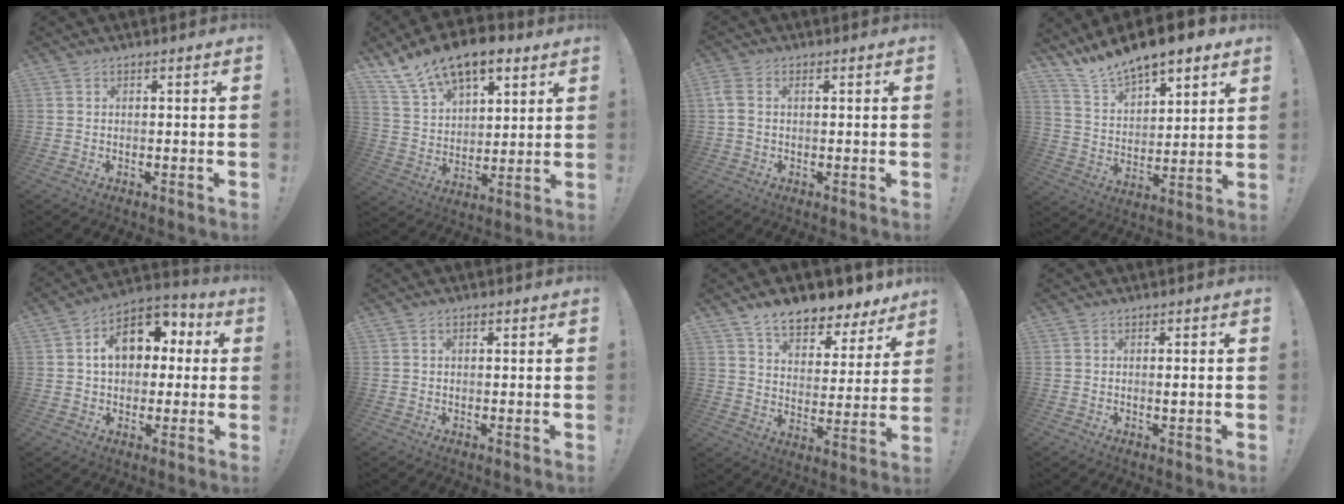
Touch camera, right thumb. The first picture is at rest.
{"total": 15.7, "force": [11.1, 8.2, 7.4], "torque": [-0.135, -0.066, 0.208]}
{"total": 3.1, "force": [1.0, 2.0, 2.2], "torque": [-0.050, 0.004, 0.020]}
{"total": 11.6, "force": [10.5, 3.2, 3.5], "torque": [-0.083, -0.089, 0.188]}
{"total": 14.3, "force": [3.6, 10.4, 9.3], "torque": [-0.127, -0.001, 0.068]}
{"total": 1.1, "force": [0.4, 0.6, 0.8], "torque": [-0.009, -0.001, 0.006]}
{"total": 10.9, "force": [9.1, 4.1, 4.5], "torque": [-0.070, -0.075, 0.160]}
{"total": 1.3, "force": [0.1, -0.1, 1.3], "torque": [-0.016, -0.005, -0.002]}